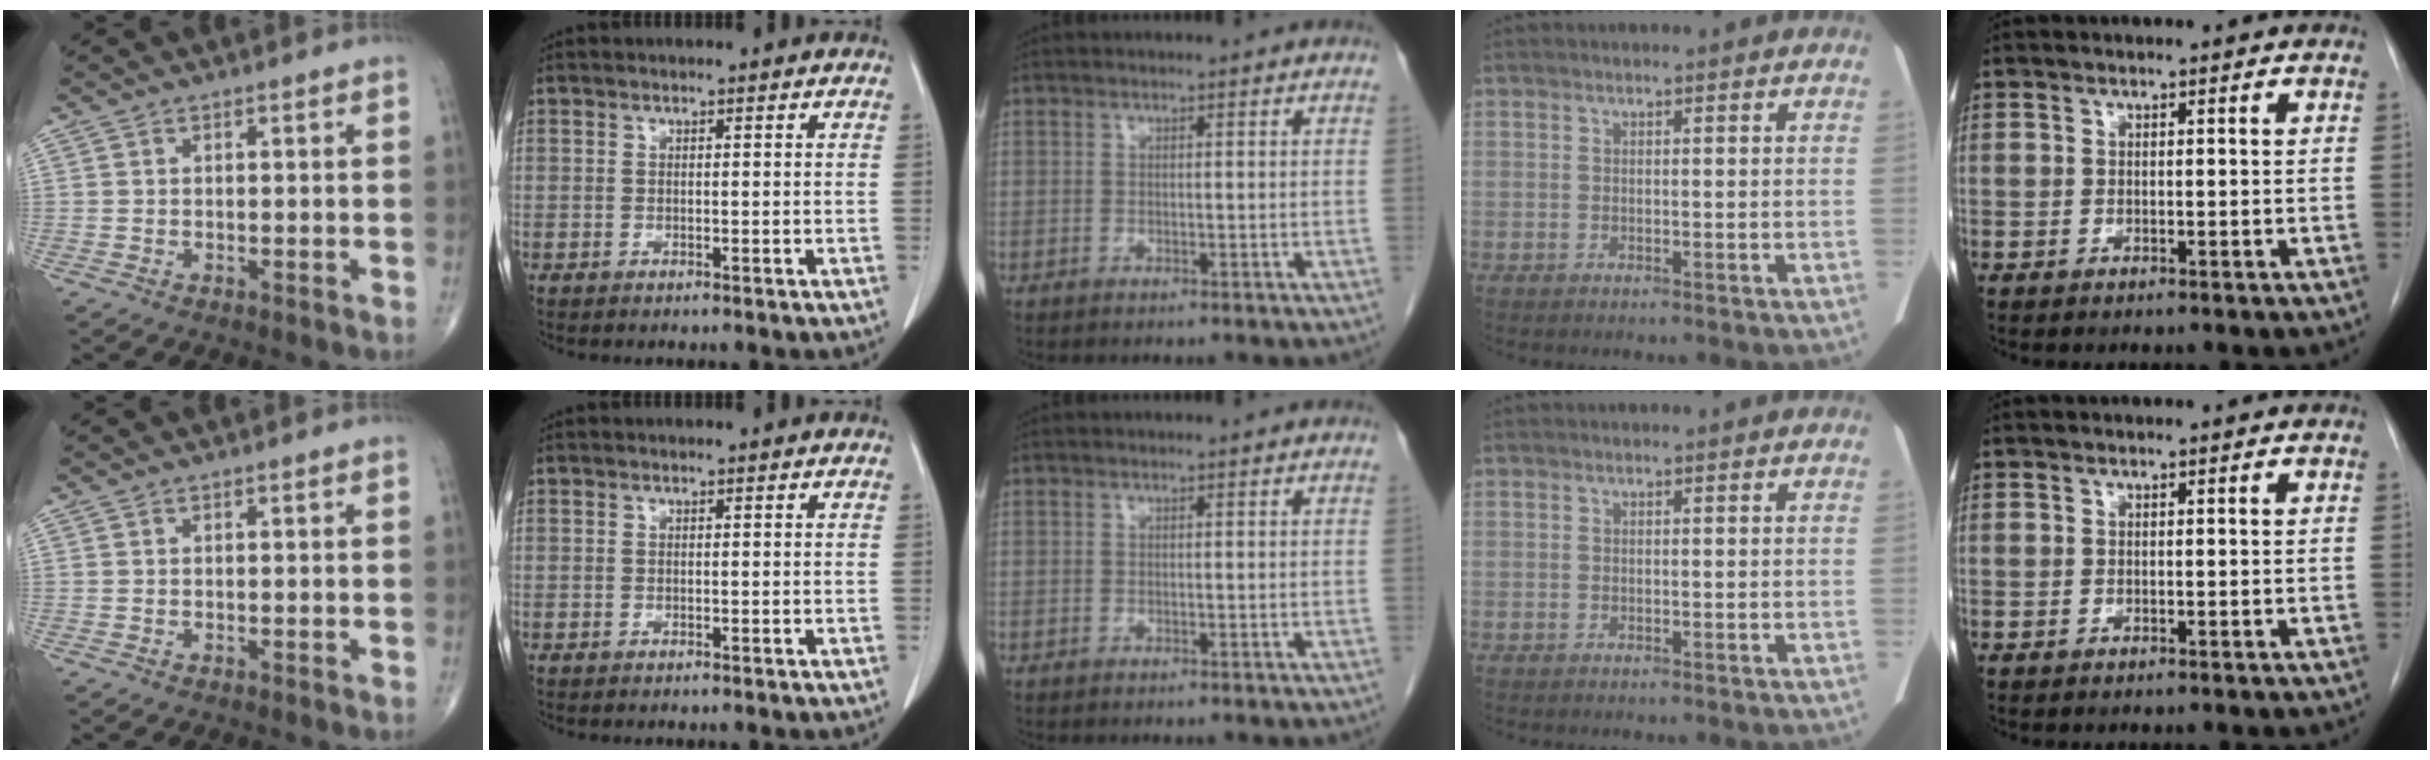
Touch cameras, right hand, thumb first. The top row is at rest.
{}